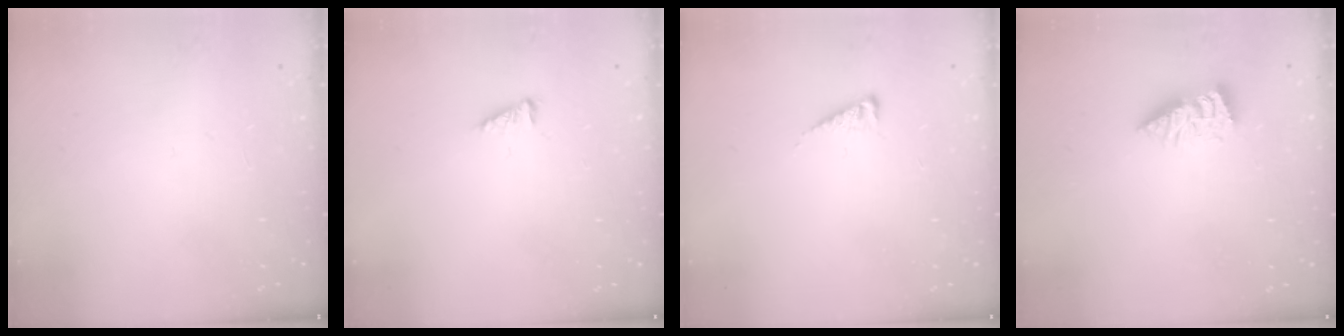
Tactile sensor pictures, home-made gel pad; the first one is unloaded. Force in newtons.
{"total": 1.7, "press": 1.7, "slide": 0.2}
{"total": 4.1, "press": 4.0, "slide": 0.5}
{"total": 2.6, "press": 2.6, "slide": 0.1}